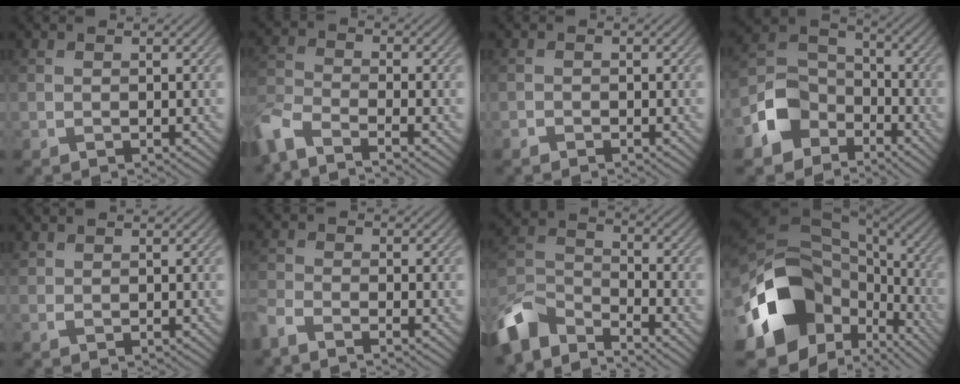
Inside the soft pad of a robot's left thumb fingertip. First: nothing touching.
{"total": 6.7, "force": [-5.2, 1.7, 3.8], "torque": [-0.094, -0.014, -0.112]}
{"total": 0.7, "force": [-0.6, 0.2, 0.1], "torque": [-0.001, 0.005, -0.013]}
{"total": 8.7, "force": [-4.7, 6.4, 3.6], "torque": [-0.082, -0.006, -0.109]}
{"total": 0.9, "force": [0.8, 0.3, 0.1], "torque": [-0.006, 0.003, 0.019]}
{"total": 3.5, "force": [-3.0, 0.6, 1.6], "torque": [-0.040, -0.007, -0.071]}
{"total": 9.9, "force": [-8.1, 3.6, 4.5], "torque": [-0.101, -0.003, -0.173]}
{"total": 17.9, "force": [-5.0, 12.7, 11.6], "torque": [-0.249, -0.037, -0.071]}